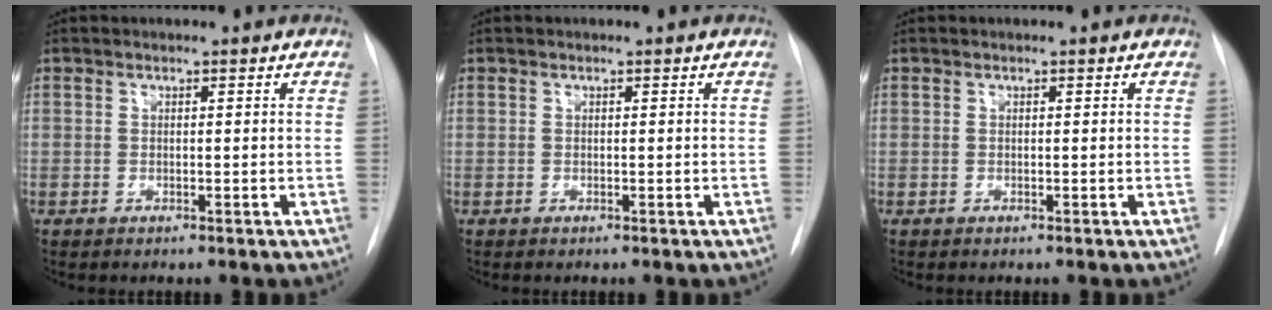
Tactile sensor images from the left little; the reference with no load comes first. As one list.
[{"total": 0.0}, {"total": 0.0}]